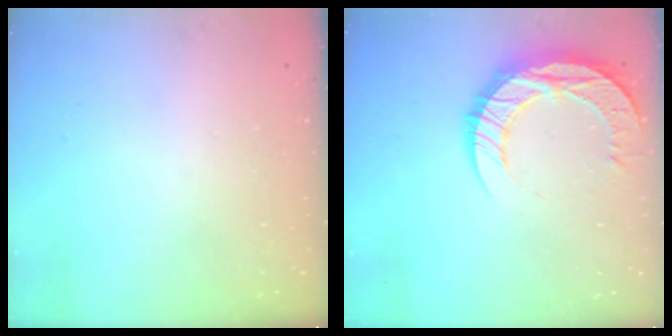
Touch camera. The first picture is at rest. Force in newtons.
{"total": 13.6, "press": 13.6, "slide": 1.0}